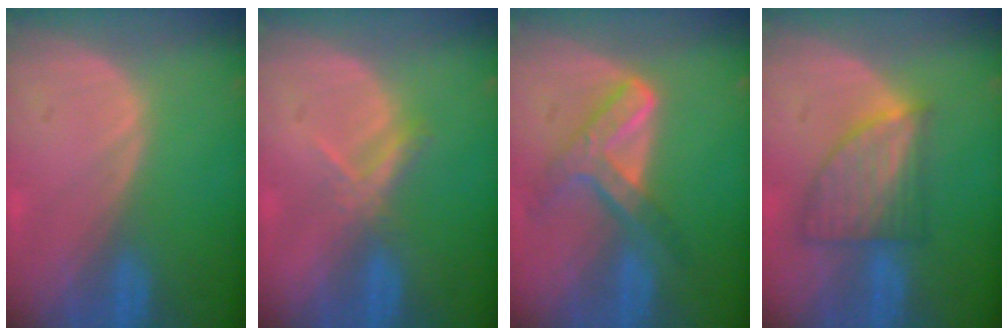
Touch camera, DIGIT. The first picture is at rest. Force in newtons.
{"total": 3.1, "press": 2.9, "slide": 0.9}
{"total": 7.2, "press": 6.2, "slide": 3.8}
{"total": 7.4, "press": 6.7, "slide": 3.3}